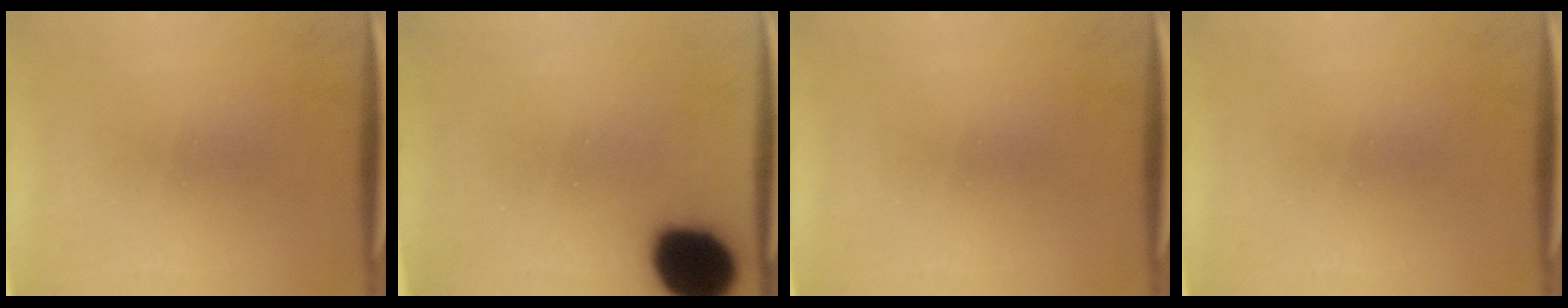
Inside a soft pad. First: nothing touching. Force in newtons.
{"total": 16.5}
{"total": 0.0}
{"total": 0.0}